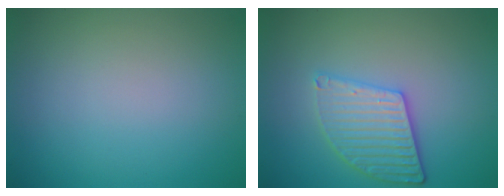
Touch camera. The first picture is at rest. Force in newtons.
{"total": 3.7, "press": 3.3, "slide": 1.7}